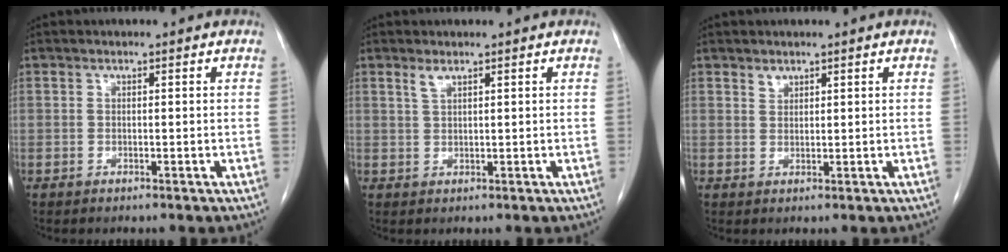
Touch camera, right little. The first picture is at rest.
{"total": 1.4, "force": [1.0, 0.2, 1.0], "torque": [-0.024, 0.002, 0.023]}
{"total": 1.1, "force": [0.9, 0.5, 0.2], "torque": [-0.002, -0.002, 0.017]}